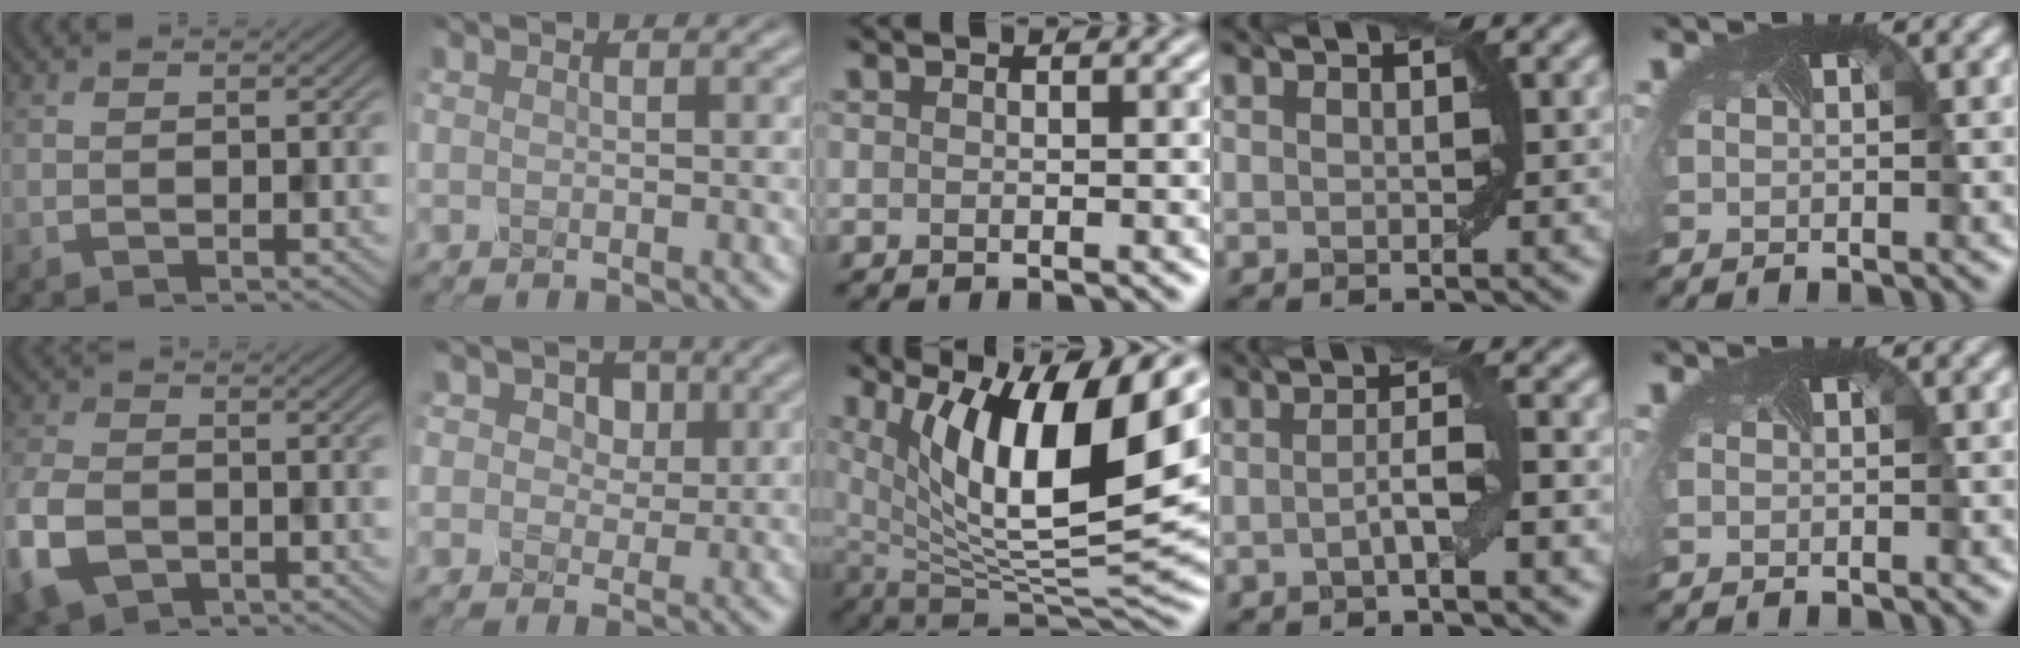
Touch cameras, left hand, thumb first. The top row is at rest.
{"thumb": {"total": 7.9, "force": [-3.4, 5.1, 5.0], "torque": [-0.140, -0.018, -0.073]}, "index": {"total": 4.9, "force": [1.8, 3.8, 2.5], "torque": [-0.051, 0.002, 0.020]}, "middle": {"total": 13.9, "force": [5.5, 4.4, 11.9], "torque": [-0.194, -0.002, 0.098]}, "ring": {"total": 2.7, "force": [-0.5, 0.1, 2.6], "torque": [-0.045, 0.004, -0.012]}}